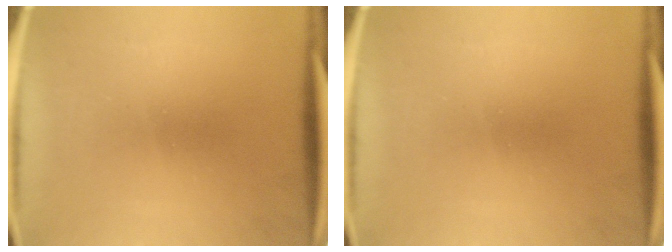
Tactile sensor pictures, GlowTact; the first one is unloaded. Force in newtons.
{"total": 0.0}